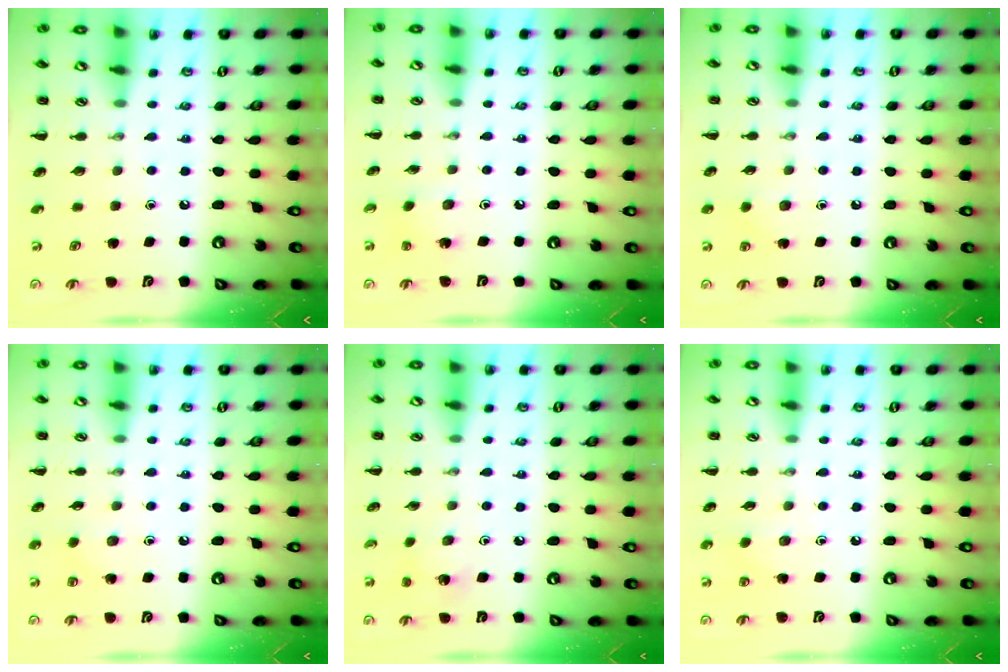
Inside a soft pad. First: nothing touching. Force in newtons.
{"total": 1.6, "press": 1.5, "slide": 0.5}
{"total": 4.3, "press": 4.1, "slide": 1.3}
{"total": 4.3, "press": 4.0, "slide": 1.4}
{"total": 1.8, "press": 1.7, "slide": 0.5}
{"total": 2.6, "press": 2.5, "slide": 0.8}